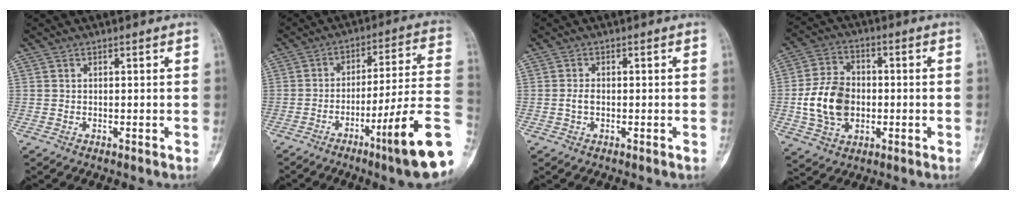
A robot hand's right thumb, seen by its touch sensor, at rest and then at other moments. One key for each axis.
{"total": 18.2, "fx": -7.6, "fy": 0.8, "fz": 16.5, "tx": -0.219, "ty": 0.031, "tz": -0.115}
{"total": 1.7, "fx": -0.3, "fy": 1.1, "fz": 1.3, "tx": -0.029, "ty": 0.004, "tz": -0.007}
{"total": 12.6, "fx": -1.3, "fy": 9.2, "fz": 8.4, "tx": -0.138, "ty": 0.015, "tz": -0.024}